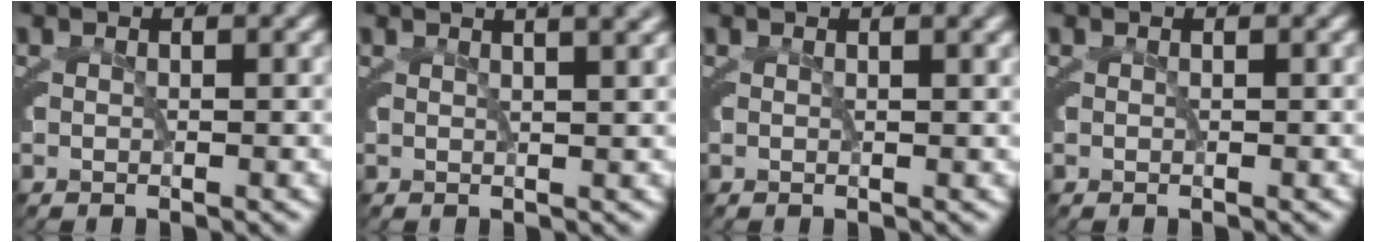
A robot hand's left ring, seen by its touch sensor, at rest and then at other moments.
{"total": 4.1, "force": [2.7, 1.3, 2.9], "torque": [-0.029, 0.011, 0.036]}
{"total": 1.2, "force": [0.8, 0.2, 0.9], "torque": [-0.008, 0.006, 0.009]}
{"total": 0.0}